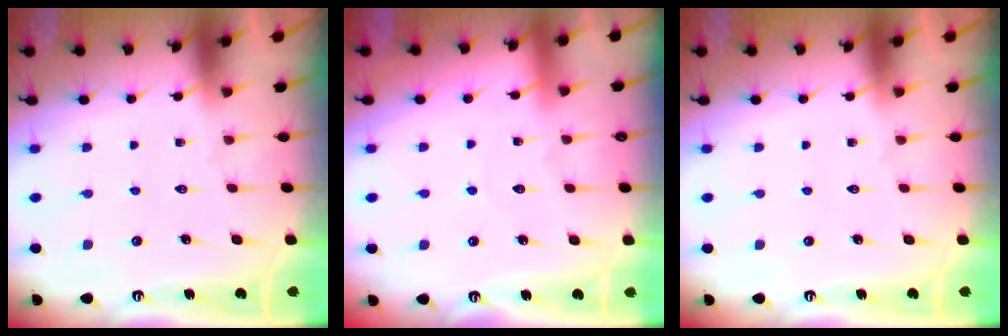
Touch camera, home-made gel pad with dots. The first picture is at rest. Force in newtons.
{"total": 3.7, "press": 3.7, "slide": 0.2}
{"total": 0.0}